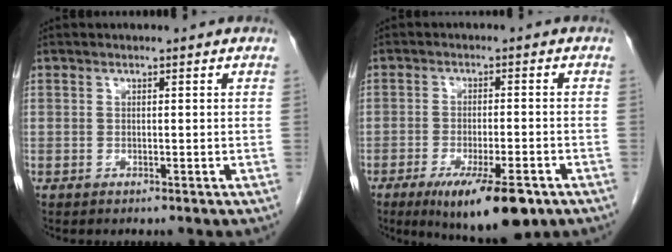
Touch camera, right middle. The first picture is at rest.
{"total": 11.3, "force": [-6.8, 2.5, 8.7], "torque": [-0.131, -0.019, -0.100]}